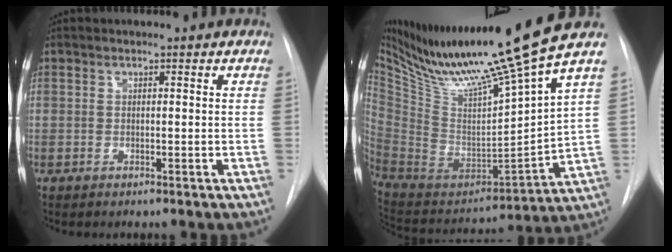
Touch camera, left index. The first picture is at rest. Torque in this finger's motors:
{"motor_torque": [0.78, -1.36, 0.00, 0.03]}